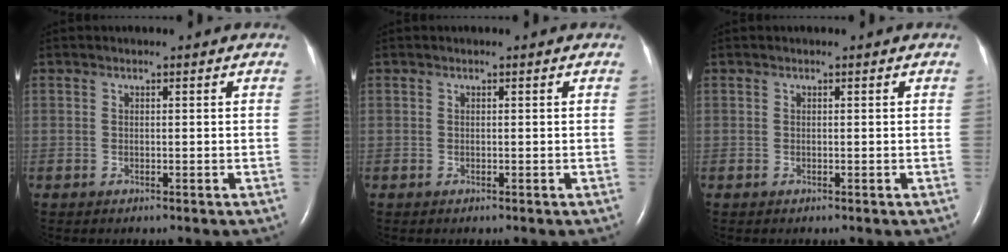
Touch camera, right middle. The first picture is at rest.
{"total": 0.0}
{"total": 0.0}